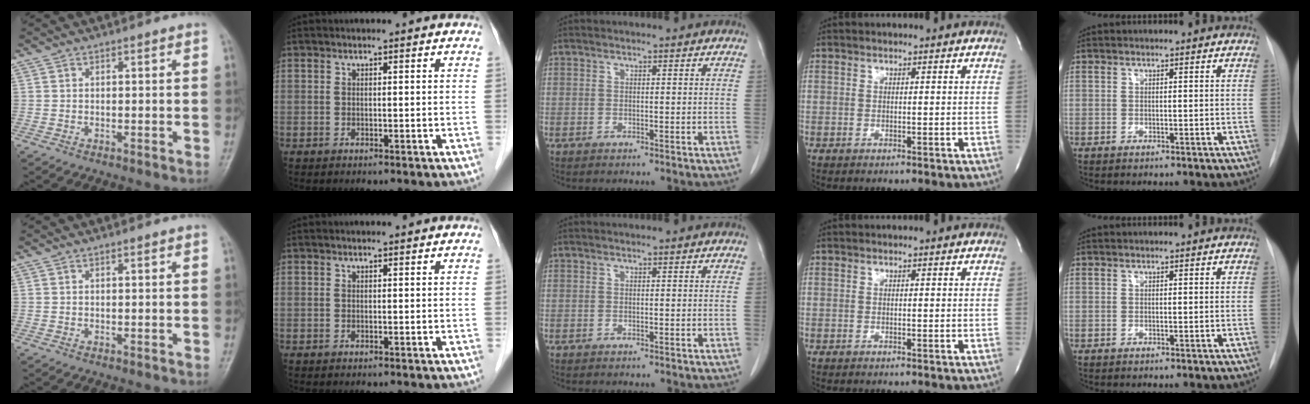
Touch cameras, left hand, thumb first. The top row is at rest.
{"thumb": {"total": 0.5, "force": [0.3, 0.1, 0.4], "torque": [-0.007, 0.001, 0.004]}, "index": {"total": 0.8, "force": [0.8, 0.1, 0.1], "torque": [-0.009, 0.006, 0.013]}}